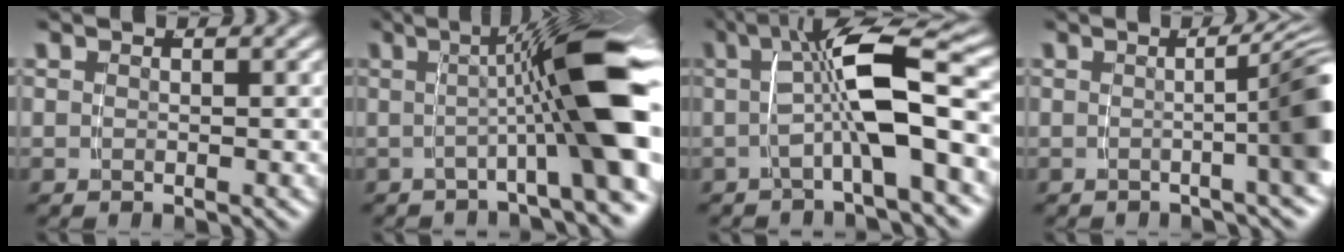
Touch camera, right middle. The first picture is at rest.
{"total": 9.5, "force": [-0.2, 1.0, 9.4], "torque": [-0.129, 0.013, -0.004]}
{"total": 6.9, "force": [0.6, 1.6, 6.7], "torque": [-0.105, 0.016, 0.010]}
{"total": 7.1, "force": [-0.4, 1.9, 6.8], "torque": [-0.055, 0.021, -0.016]}